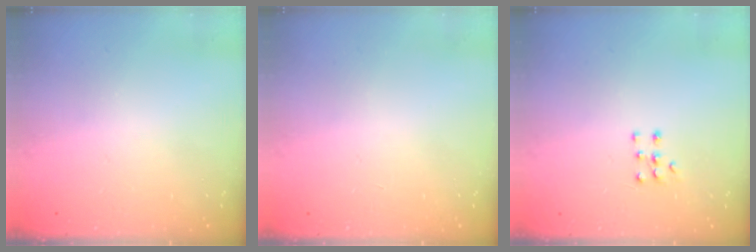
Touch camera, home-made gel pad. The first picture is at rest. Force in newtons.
{"total": 0.0}
{"total": 5.5, "press": 5.5, "slide": 0.9}